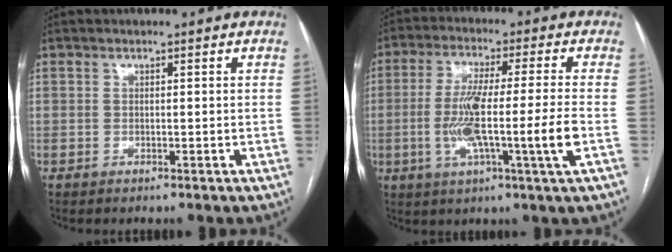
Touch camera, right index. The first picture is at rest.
{"total": 12.0, "force": [-2.4, -0.8, 11.8], "torque": [-0.221, -0.010, -0.048]}